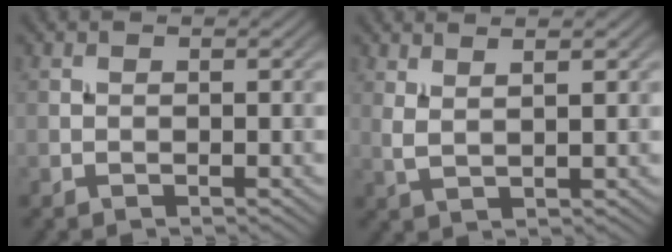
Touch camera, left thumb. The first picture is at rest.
{"total": 3.3, "force": [2.1, 0.6, 2.4], "torque": [-0.042, 0.000, 0.043]}